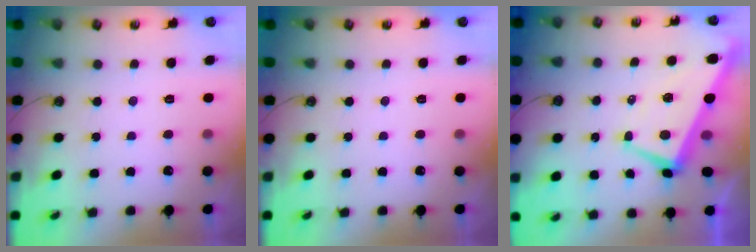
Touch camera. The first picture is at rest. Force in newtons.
{"total": 0.0}
{"total": 2.1, "press": 1.9, "slide": 0.9}